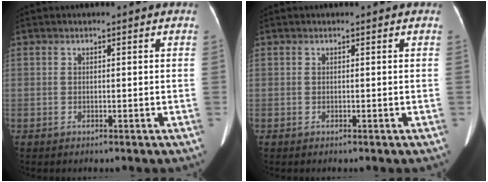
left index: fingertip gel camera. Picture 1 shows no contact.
{"total": 0.0}